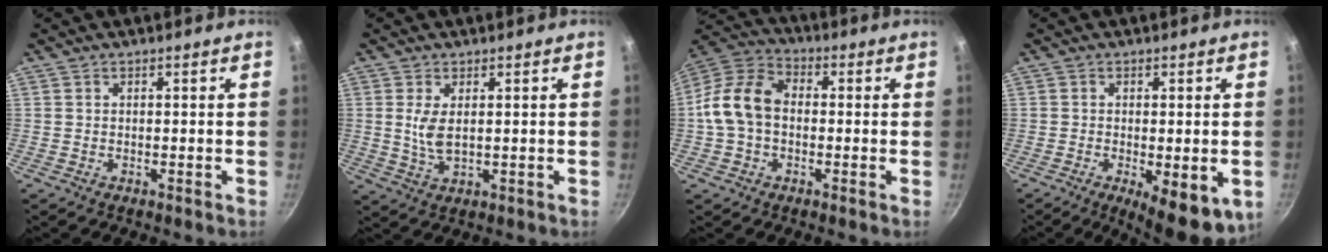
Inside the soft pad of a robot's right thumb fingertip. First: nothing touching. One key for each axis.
{"total": 4.6, "fx": 0.8, "fy": 2.1, "fz": 4.0, "tx": -0.078, "ty": -0.009, "tz": 0.020}
{"total": 11.4, "fx": -0.5, "fy": 8.2, "fz": 7.8, "tx": -0.128, "ty": 0.034, "tz": -0.030}
{"total": 9.8, "fx": -3.1, "fy": 3.3, "fz": 8.7, "tx": -0.108, "ty": -0.007, "tz": -0.032}